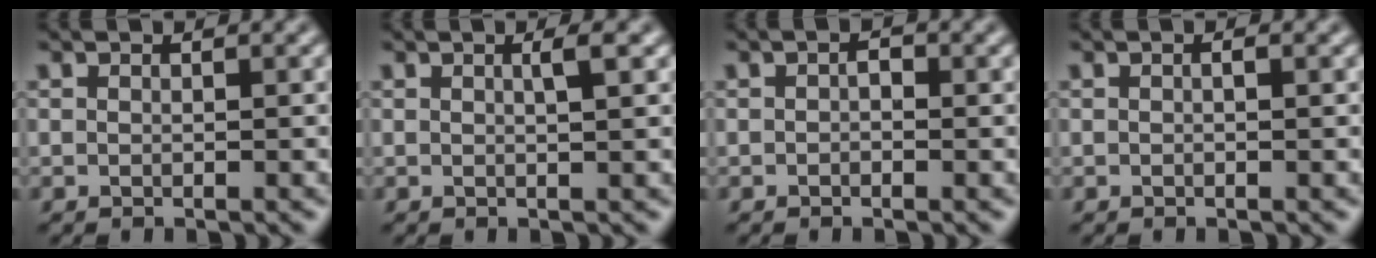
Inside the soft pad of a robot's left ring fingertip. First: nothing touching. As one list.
[{"total": 1.4, "force": [0.5, 0.3, 1.3], "torque": [-0.018, 0.003, 0.004]}, {"total": 1.0, "force": [-0.1, 0.6, 0.7], "torque": [-0.010, 0.000, -0.003]}, {"total": 0.5, "force": [0.1, 0.1, 0.5], "torque": [-0.011, 0.001, 0.001]}]